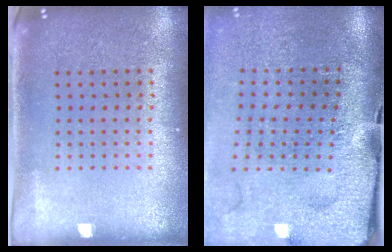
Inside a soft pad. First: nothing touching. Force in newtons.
{"total": 4.3, "press": 3.4, "slide": 2.6}